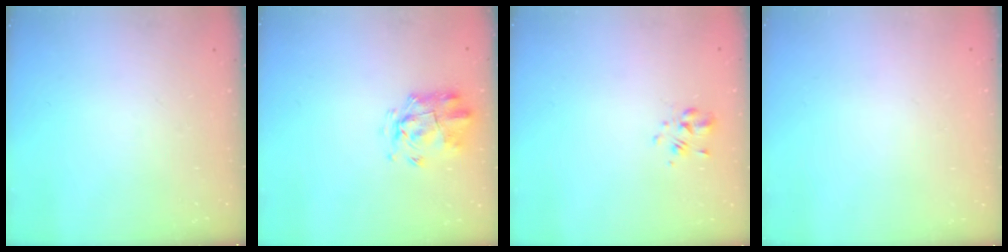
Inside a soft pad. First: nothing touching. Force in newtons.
{"total": 3.3, "press": 3.0, "slide": 1.5}
{"total": 2.0, "press": 1.9, "slide": 0.7}
{"total": 1.7, "press": 1.7, "slide": 0.2}